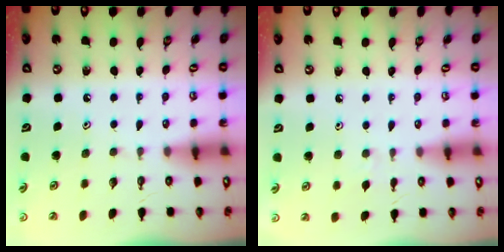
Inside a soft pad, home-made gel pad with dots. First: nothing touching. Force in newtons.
{"total": 3.9, "press": 3.9, "slide": 0.7}